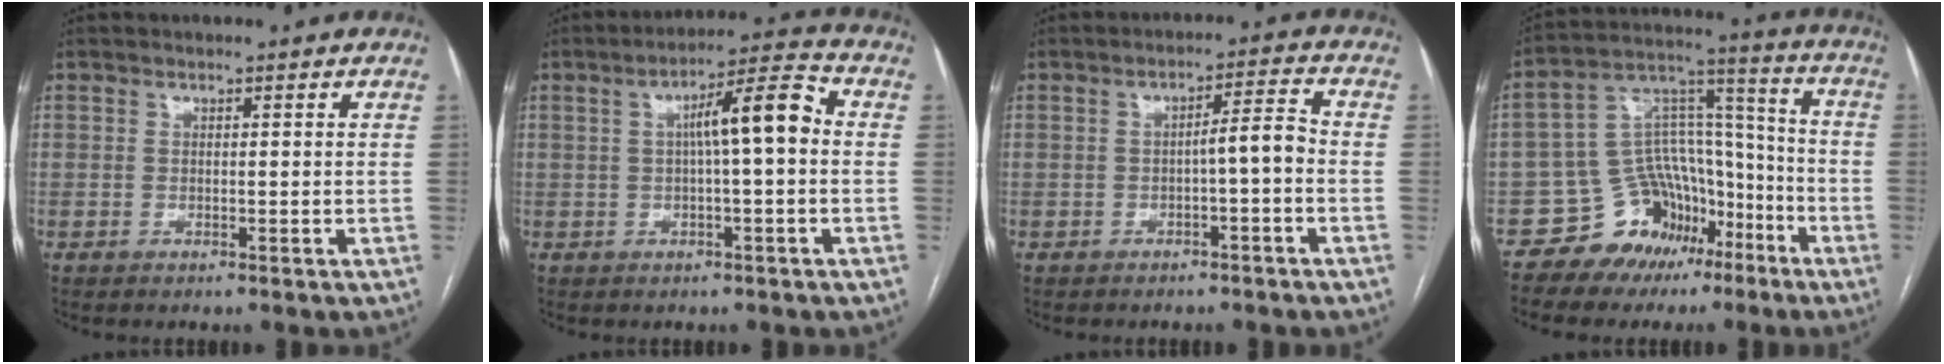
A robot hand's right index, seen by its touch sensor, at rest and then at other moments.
{"total": 8.7, "force": [0.7, 0.9, 8.6], "torque": [-0.137, 0.028, 0.010]}
{"total": 4.2, "force": [-1.0, 0.4, 4.0], "torque": [-0.057, 0.016, -0.013]}
{"total": 13.6, "force": [-8.1, 9.9, 4.7], "torque": [-0.073, 0.082, -0.125]}